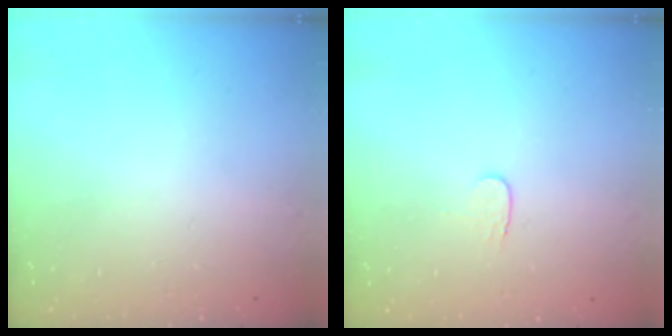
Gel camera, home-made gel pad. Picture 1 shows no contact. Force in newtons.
{"total": 3.5, "press": 3.5, "slide": 0.4}